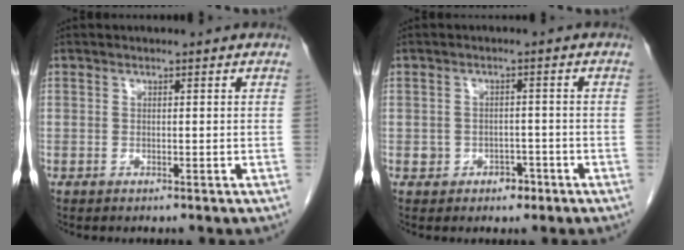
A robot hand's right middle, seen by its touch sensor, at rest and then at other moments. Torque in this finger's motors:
{"motor_torque": [-0.02, 0.07, 0.00, 0.00]}